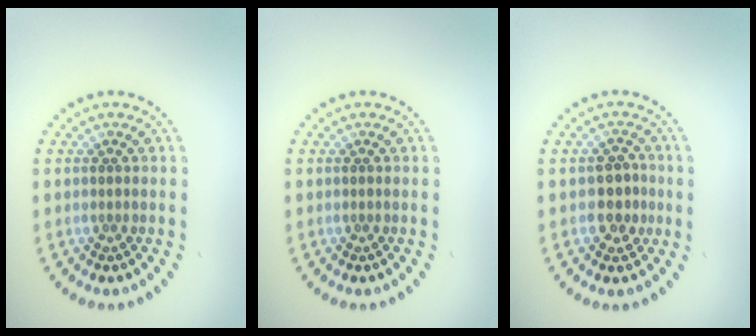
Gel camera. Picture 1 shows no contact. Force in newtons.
{"total": 0.0}
{"total": 2.5, "press": 2.4, "slide": 0.7}